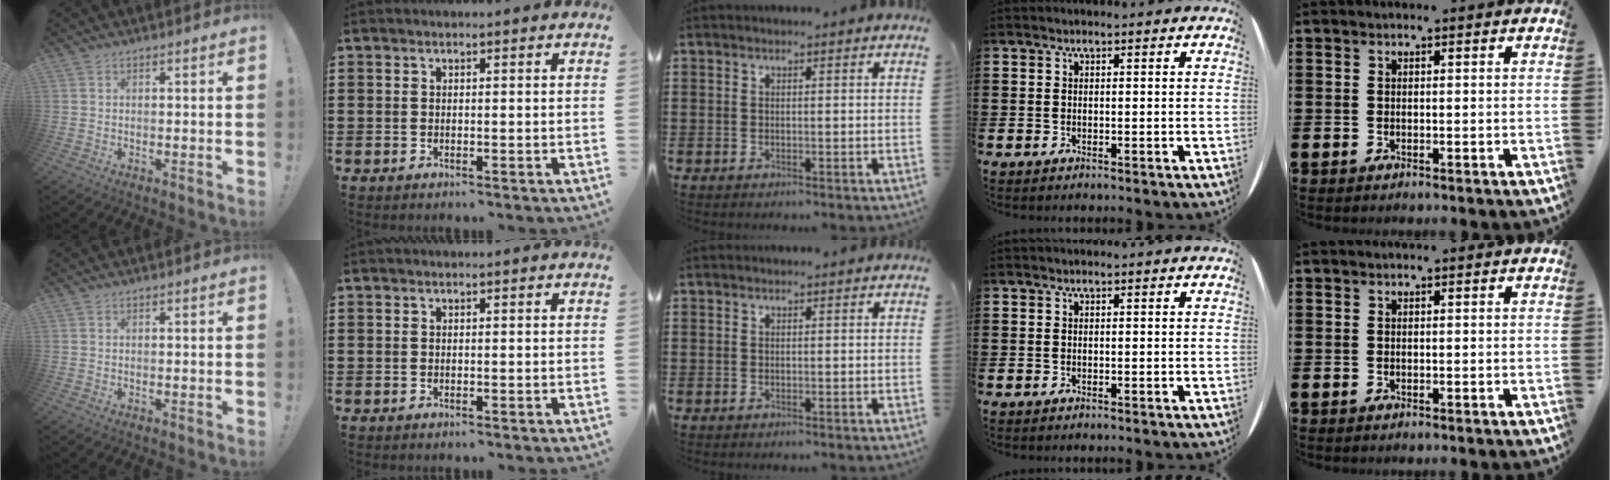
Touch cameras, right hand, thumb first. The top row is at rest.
{}